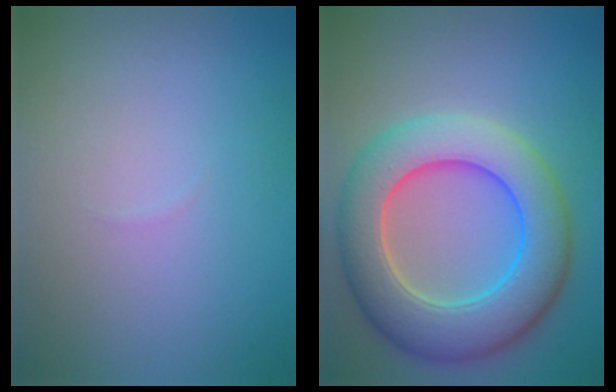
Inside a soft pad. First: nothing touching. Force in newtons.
{"total": 9.2, "press": 9.2, "slide": 0.4}